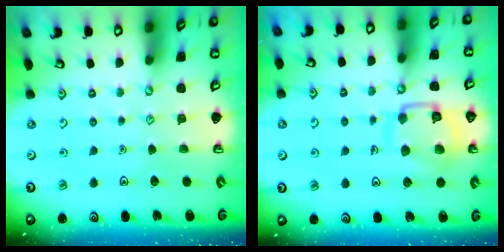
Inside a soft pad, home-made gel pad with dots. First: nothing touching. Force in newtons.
{"total": 12.2, "press": 12.2, "slide": 0.9}